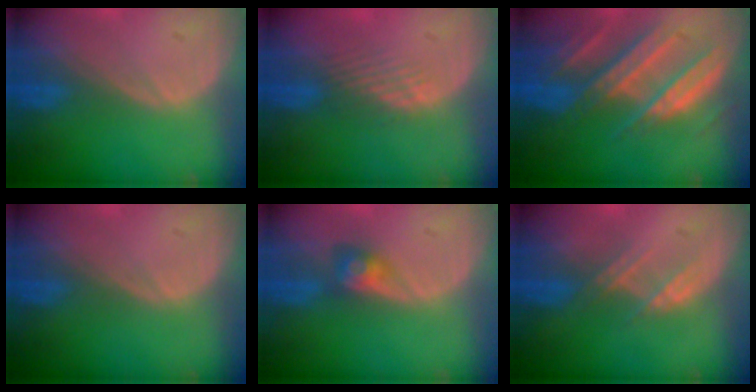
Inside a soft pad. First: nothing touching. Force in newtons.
{"total": 2.9, "press": 2.3, "slide": 1.8}
{"total": 10.3, "press": 9.0, "slide": 4.9}
{"total": 0.0}
{"total": 3.0, "press": 2.6, "slide": 1.4}
{"total": 2.7, "press": 2.7, "slide": 0.3}